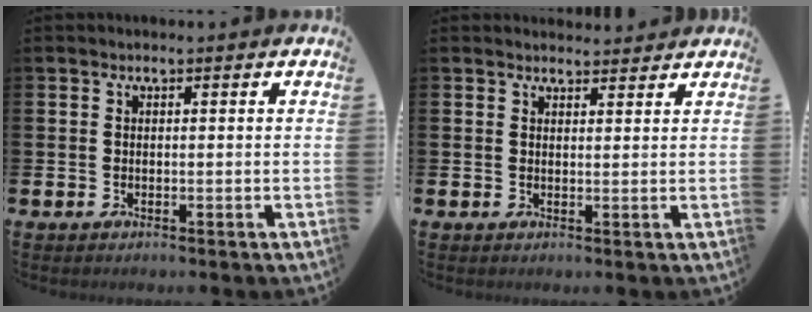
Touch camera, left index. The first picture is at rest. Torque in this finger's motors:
{"motor_torque": [0.90, -1.20, 0.05, 0.01]}